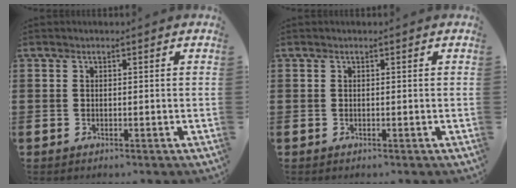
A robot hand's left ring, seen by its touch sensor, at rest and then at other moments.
{"total": 0.0}